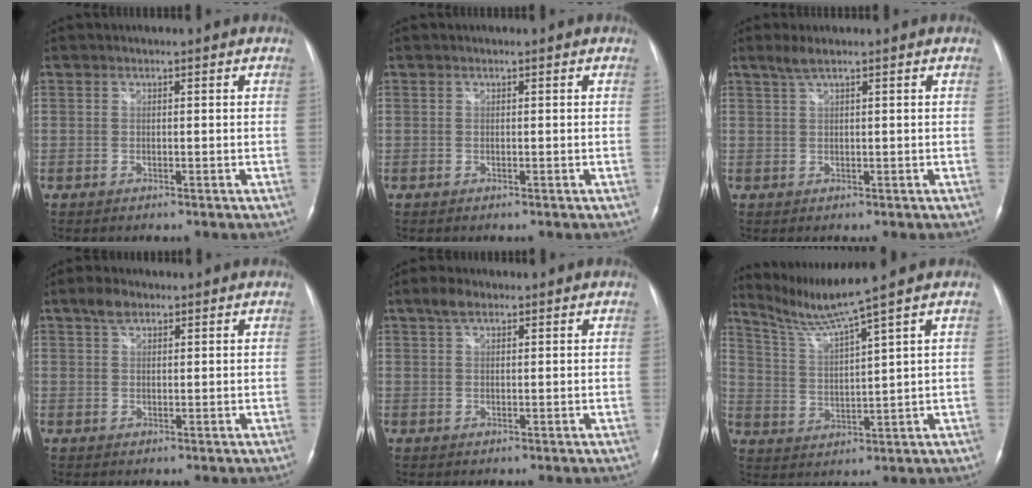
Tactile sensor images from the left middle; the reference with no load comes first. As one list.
[{"total": 0.0}, {"total": 2.0, "force": [1.5, 0.0, 1.4], "torque": [-0.037, 0.012, 0.033]}, {"total": 2.8, "force": [1.9, 1.5, 1.4], "torque": [-0.029, 0.011, 0.035]}, {"total": 2.7, "force": [1.8, 1.5, 1.4], "torque": [-0.030, 0.013, 0.033]}, {"total": 7.8, "force": [6.5, -2.8, 3.3], "torque": [-0.073, -0.012, 0.131]}]